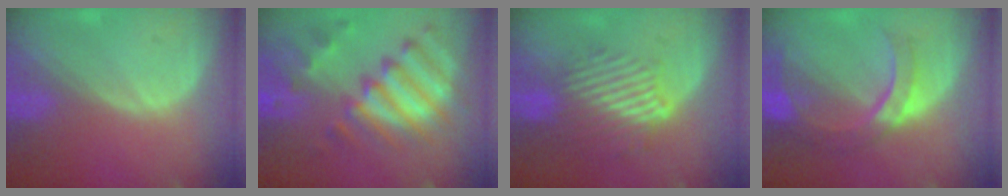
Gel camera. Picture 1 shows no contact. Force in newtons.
{"total": 11.4, "press": 9.9, "slide": 5.8}
{"total": 9.7, "press": 8.1, "slide": 5.3}
{"total": 8.9, "press": 7.8, "slide": 4.1}